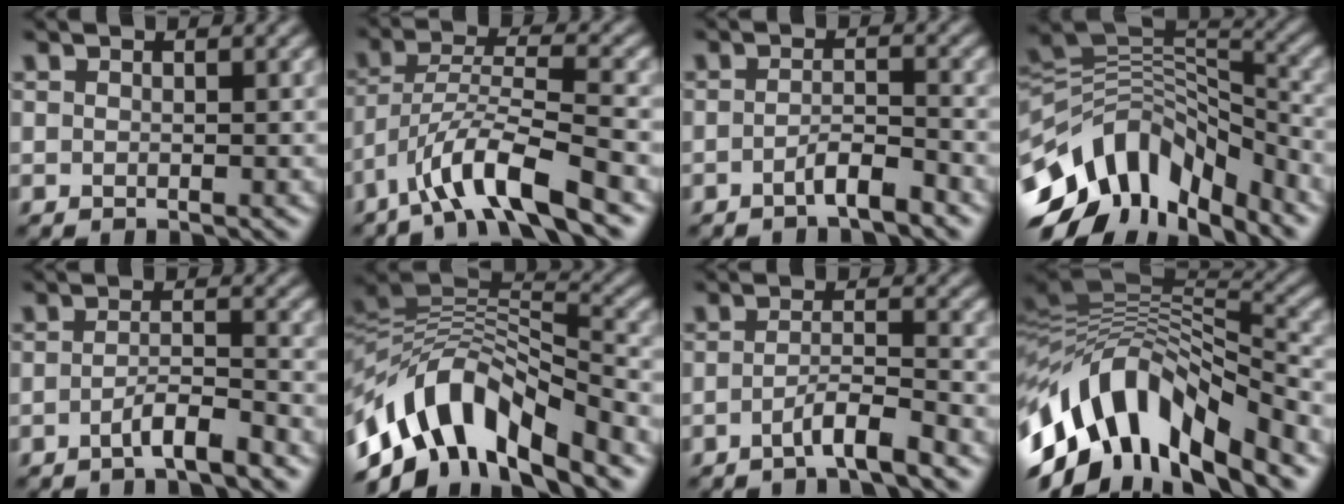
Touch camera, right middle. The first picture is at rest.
{"total": 7.1, "force": [-4.7, 1.2, 5.1], "torque": [-0.093, 0.007, -0.090]}
{"total": 2.3, "force": [-1.5, 0.4, 1.7], "torque": [-0.028, 0.008, -0.030]}
{"total": 12.5, "force": [-7.1, 6.8, 7.7], "torque": [-0.142, 0.022, -0.133]}
{"total": 2.8, "force": [-1.7, 0.4, 2.1], "torque": [-0.034, 0.007, -0.037]}
{"total": 10.9, "force": [-5.6, 4.9, 8.0], "torque": [-0.137, 0.018, -0.112]}
{"total": 3.1, "force": [-1.9, 0.4, 2.4], "torque": [-0.037, 0.006, -0.044]}
{"total": 13.7, "force": [-4.8, 6.8, 10.9], "torque": [-0.207, 0.021, -0.087]}